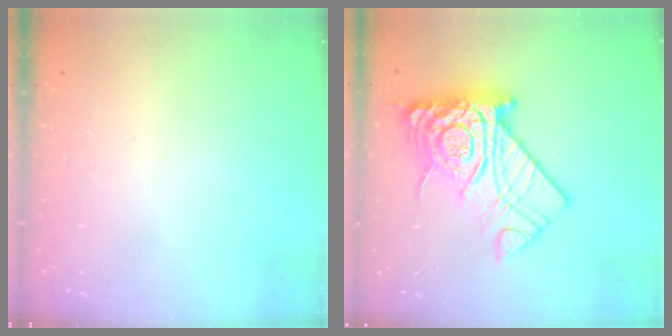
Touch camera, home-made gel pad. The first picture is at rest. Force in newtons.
{"total": 21.4, "press": 21.3, "slide": 2.0}